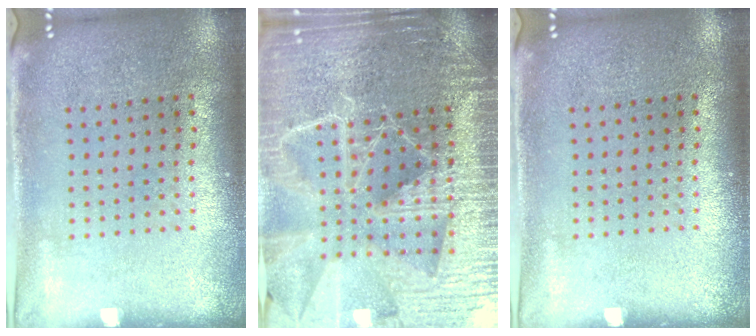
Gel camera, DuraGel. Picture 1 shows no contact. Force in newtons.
{"total": 5.7, "press": 5.0, "slide": 2.6}
{"total": 0.0}